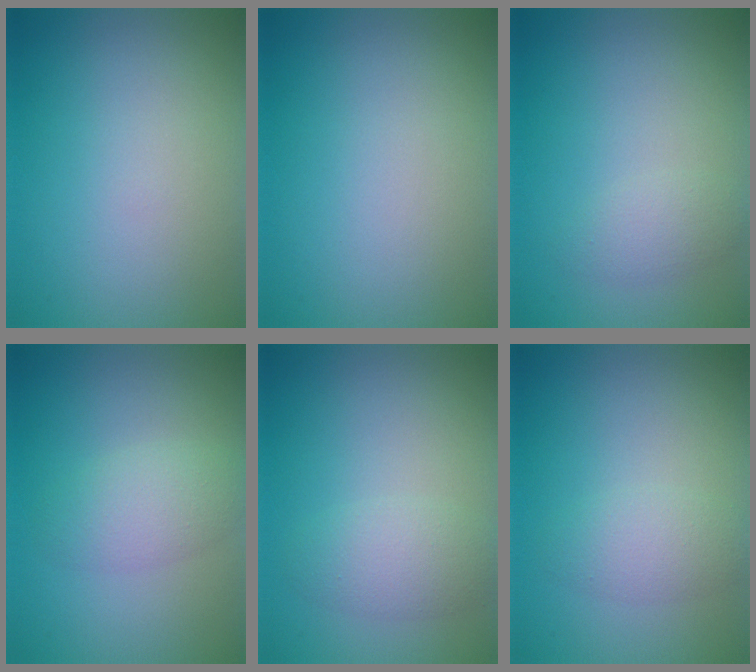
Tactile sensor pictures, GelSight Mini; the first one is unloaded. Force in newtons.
{"total": 0.0}
{"total": 1.6, "press": 1.6, "slide": 0.1}
{"total": 2.8, "press": 2.8, "slide": 0.1}
{"total": 2.6, "press": 2.6, "slide": 0.1}
{"total": 2.2, "press": 2.2, "slide": 0.1}